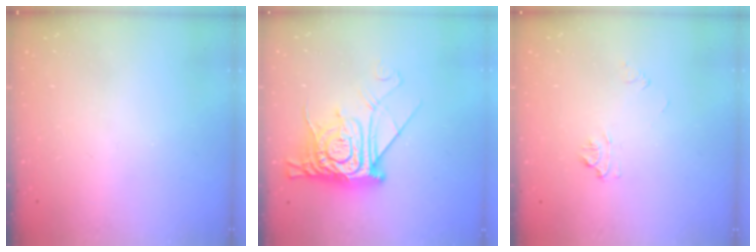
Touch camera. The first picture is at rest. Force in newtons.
{"total": 15.4, "press": 15.3, "slide": 1.5}
{"total": 4.6, "press": 4.5, "slide": 0.6}